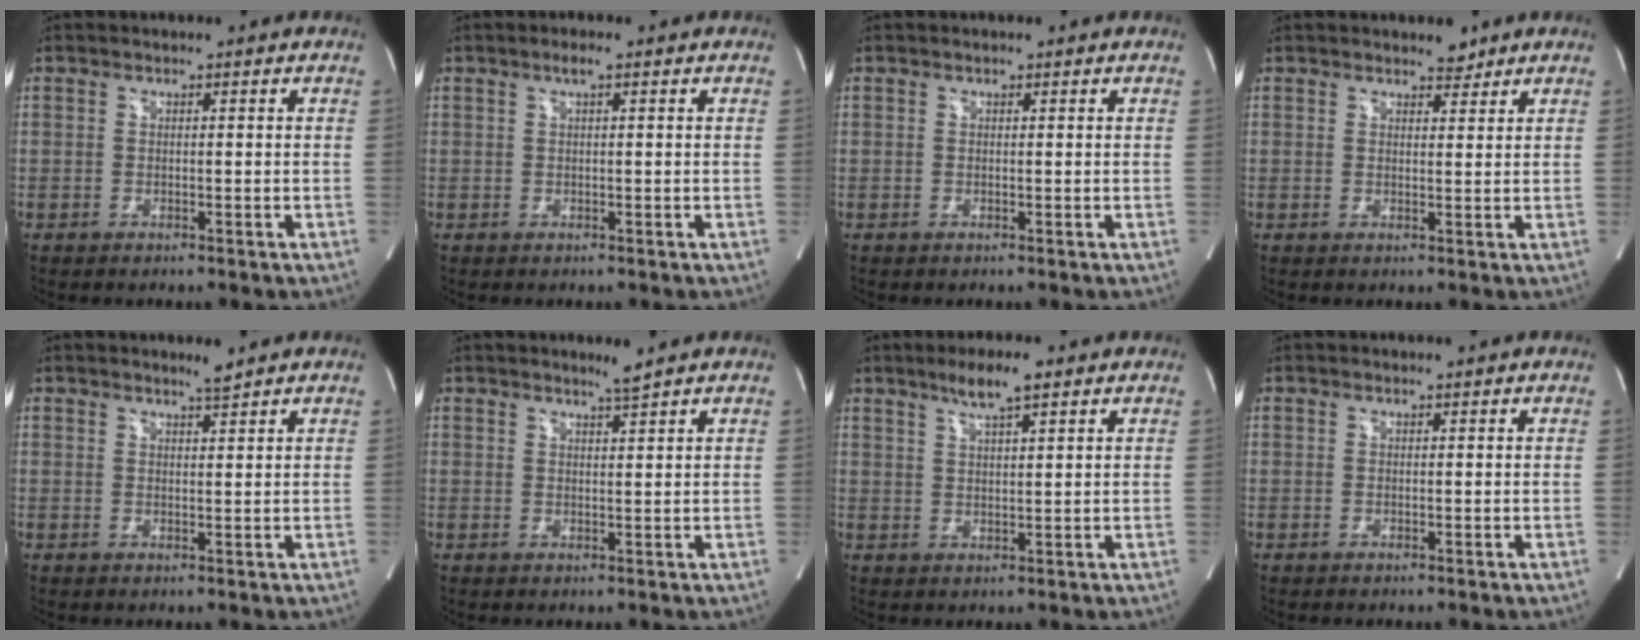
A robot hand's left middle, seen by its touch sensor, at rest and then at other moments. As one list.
[{"total": 1.3, "force": [0.7, 0.1, 1.1], "torque": [-0.023, 0.004, 0.010]}, {"total": 0.0}, {"total": 2.1, "force": [1.8, 0.9, 0.6], "torque": [-0.008, -0.003, 0.024]}, {"total": 1.6, "force": [1.5, -0.2, 0.6], "torque": [-0.014, -0.002, 0.028]}, {"total": 1.8, "force": [1.6, -0.6, 0.7], "torque": [-0.018, -0.005, 0.030]}, {"total": 5.2, "force": [3.5, 0.4, 3.8], "torque": [-0.072, 0.005, 0.063]}, {"total": 0.0}]